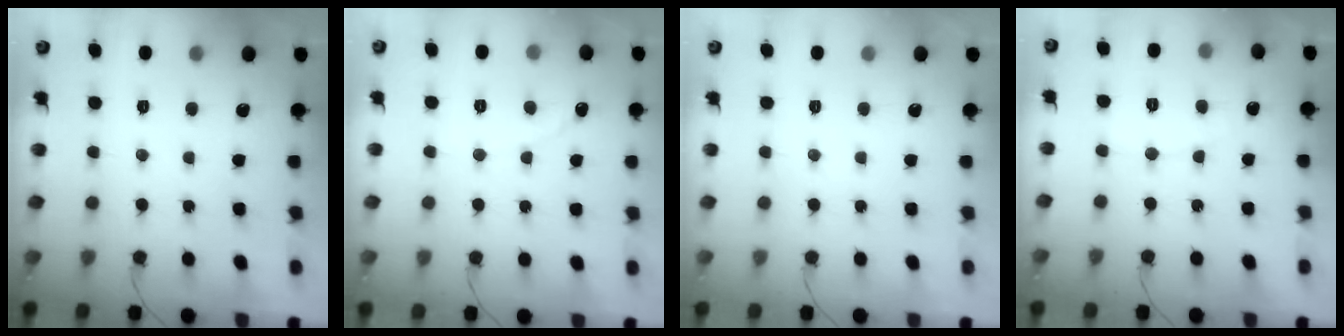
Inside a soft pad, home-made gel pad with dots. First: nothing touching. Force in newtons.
{"total": 0.0}
{"total": 0.0}
{"total": 3.0, "press": 2.9, "slide": 0.2}